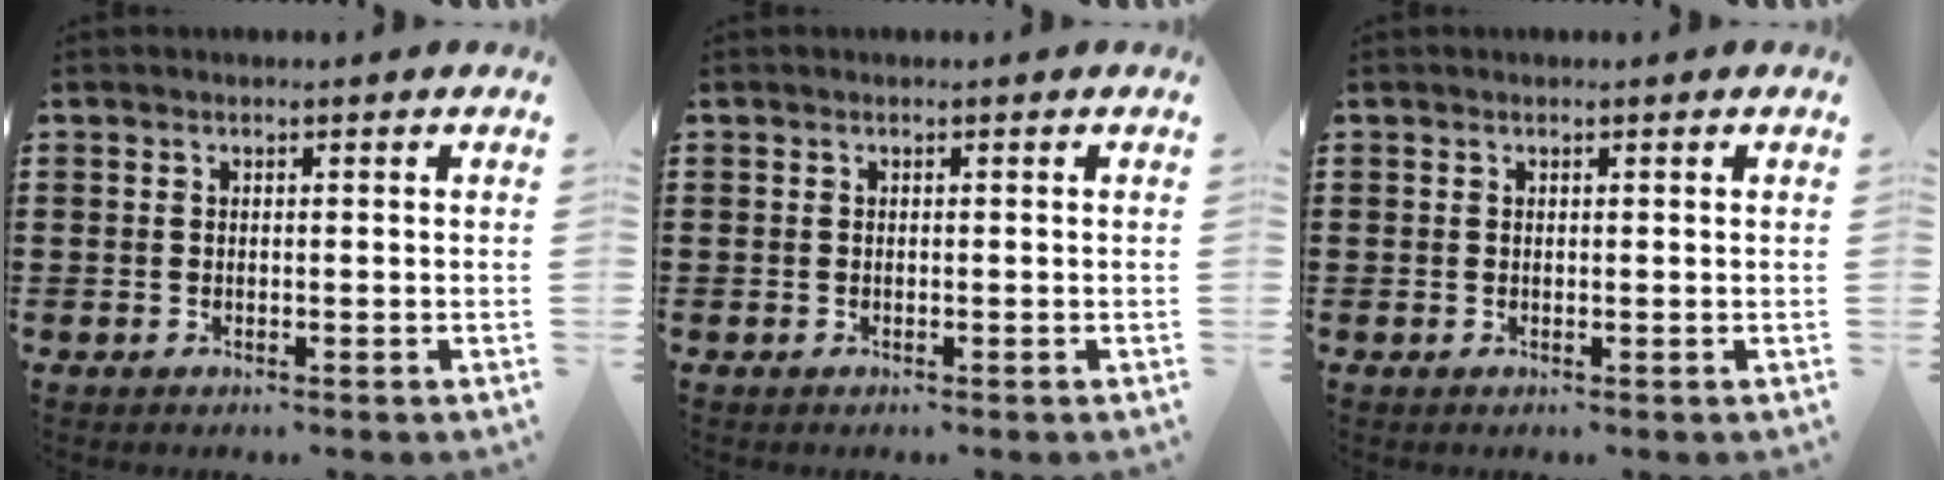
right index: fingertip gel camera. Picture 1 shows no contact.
{"total": 0.0}
{"total": 0.0}